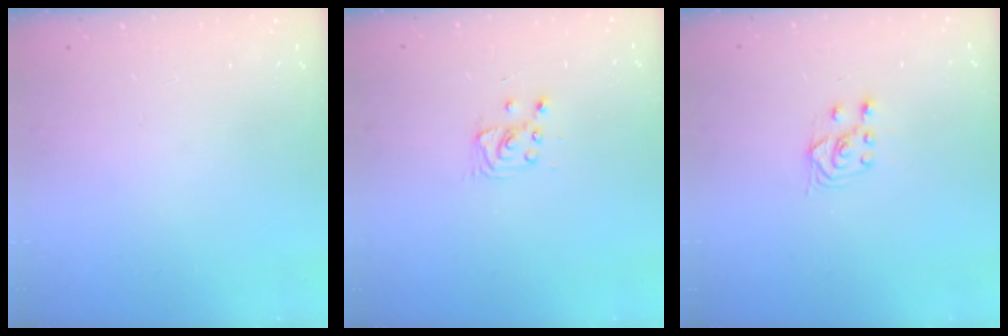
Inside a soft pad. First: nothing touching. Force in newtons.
{"total": 3.6, "press": 3.6, "slide": 0.4}
{"total": 3.9, "press": 3.8, "slide": 0.9}